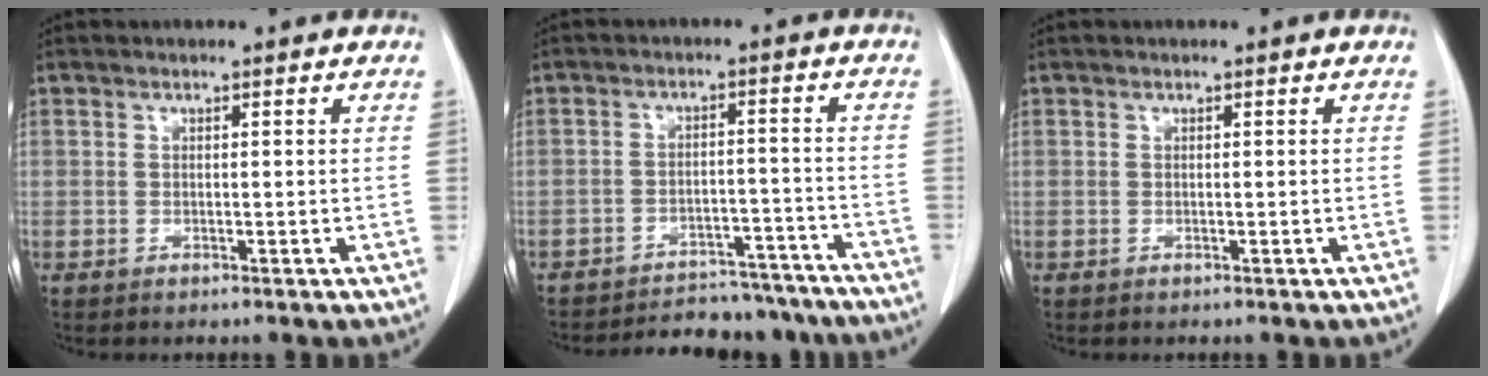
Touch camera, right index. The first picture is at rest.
{"total": 16.4, "force": [-15.1, 5.1, 3.7], "torque": [-0.061, 0.014, -0.188]}
{"total": 0.0}